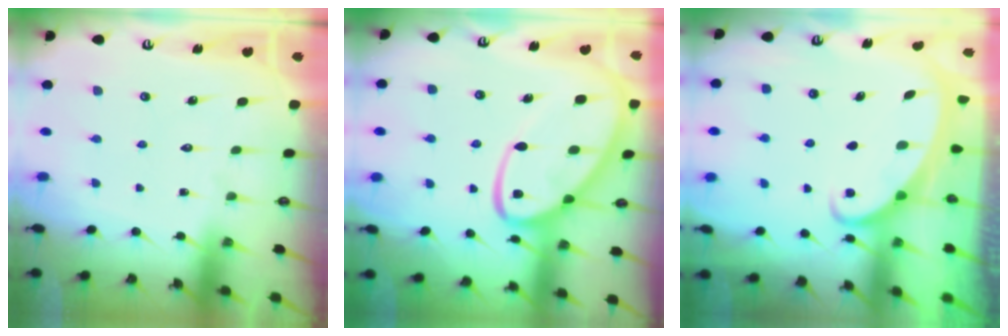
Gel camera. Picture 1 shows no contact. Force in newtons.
{"total": 16.2, "press": 16.1, "slide": 1.7}
{"total": 2.0, "press": 2.0, "slide": 0.4}